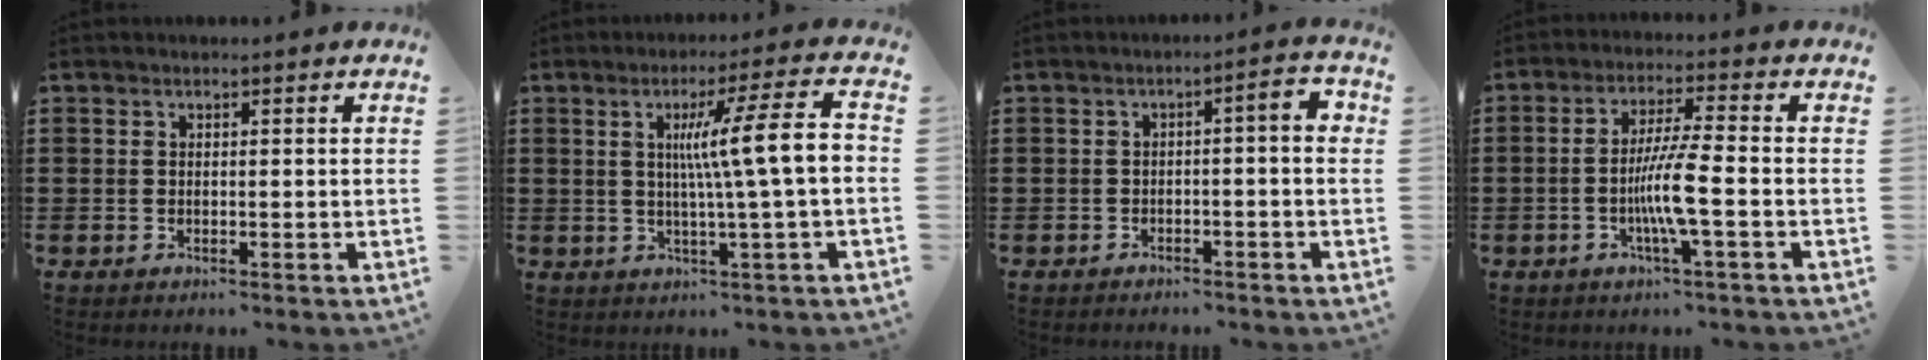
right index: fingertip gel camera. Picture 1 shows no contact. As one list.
[{"total": 10.2, "force": [0.9, -0.1, 10.1], "torque": [-0.178, -0.002, 0.008]}, {"total": 2.8, "force": [-1.2, 0.3, 2.5], "torque": [-0.039, 0.000, -0.029]}, {"total": 7.2, "force": [-2.0, 0.1, 7.0], "torque": [-0.133, -0.012, -0.041]}]